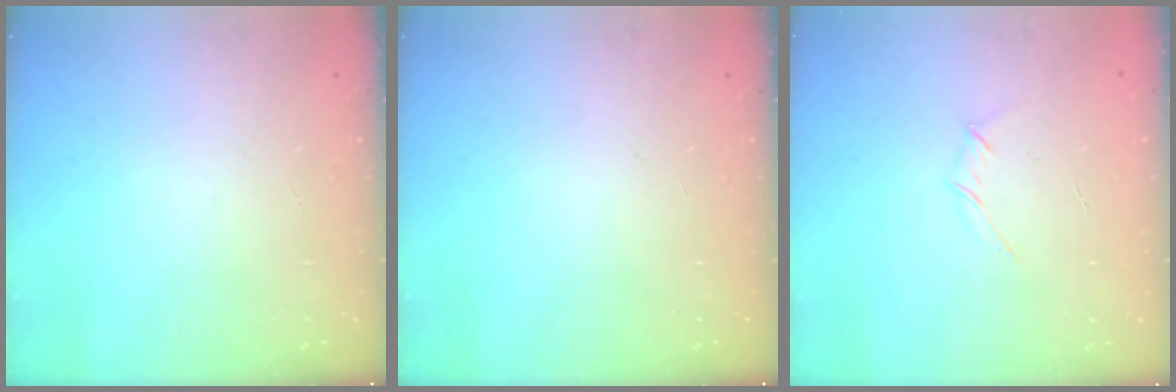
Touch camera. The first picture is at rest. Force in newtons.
{"total": 0.0}
{"total": 2.6, "press": 2.5, "slide": 0.8}